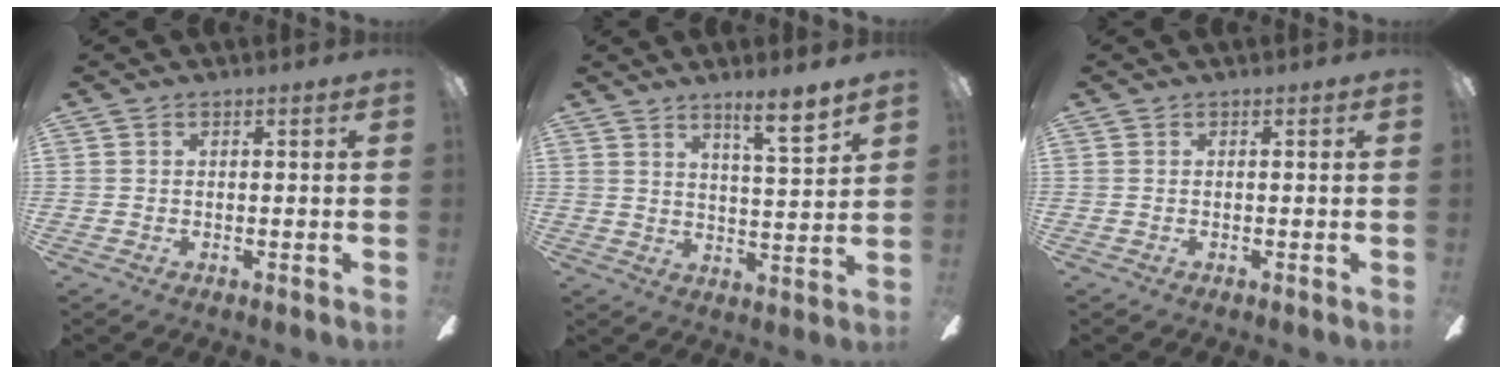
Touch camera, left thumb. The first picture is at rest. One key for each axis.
{"total": 7.7, "fx": 6.0, "fy": 0.8, "fz": 4.9, "tx": -0.069, "ty": -0.038, "tz": 0.095}
{"total": 0.0}